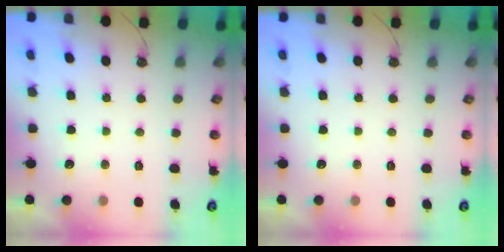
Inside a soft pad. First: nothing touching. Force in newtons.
{"total": 0.0}